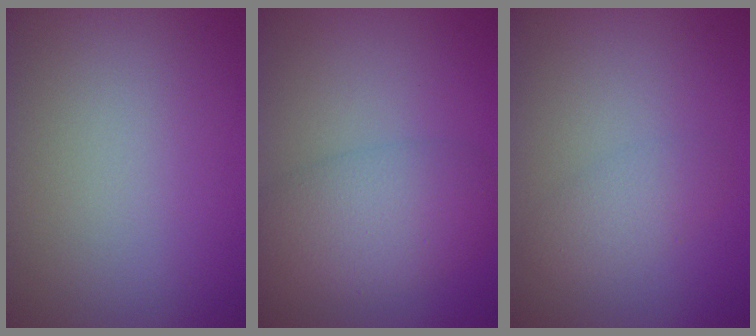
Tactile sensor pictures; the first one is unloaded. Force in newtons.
{"total": 5.6, "press": 5.6, "slide": 0.0}
{"total": 2.0, "press": 2.0, "slide": 0.1}